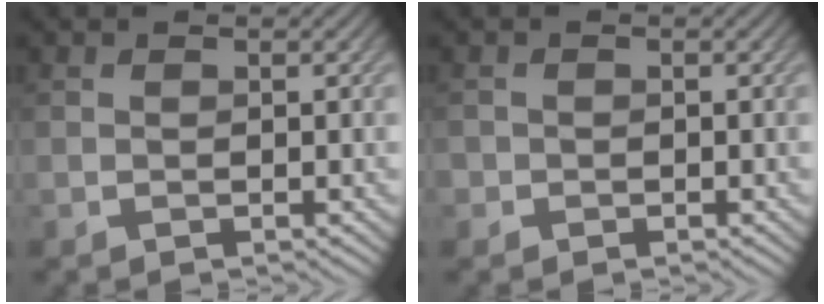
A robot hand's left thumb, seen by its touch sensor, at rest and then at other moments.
{"total": 1.0, "force": [-0.4, 1.0, 0.1], "torque": [0.004, -0.005, -0.010]}